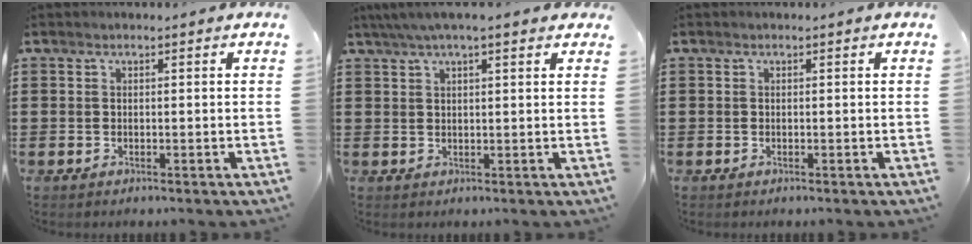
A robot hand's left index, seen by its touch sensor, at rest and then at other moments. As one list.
[{"total": 4.0, "force": [2.8, 0.8, 2.7], "torque": [-0.058, 0.005, 0.050]}, {"total": 0.0}]